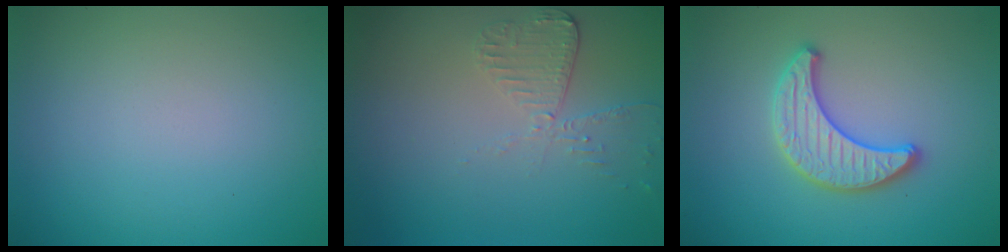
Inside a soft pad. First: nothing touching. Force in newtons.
{"total": 2.0, "press": 1.9, "slide": 0.6}
{"total": 3.4, "press": 3.4, "slide": 0.2}